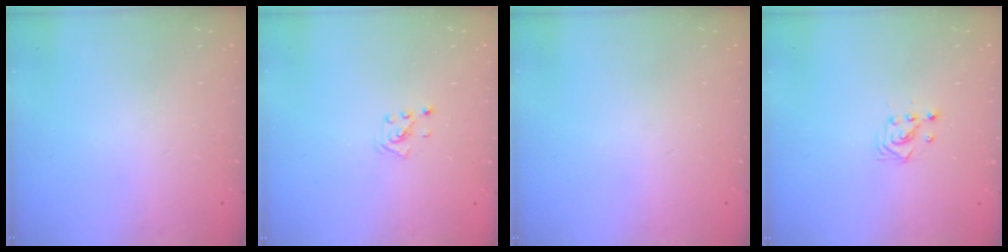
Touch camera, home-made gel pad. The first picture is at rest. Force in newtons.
{"total": 2.0, "press": 2.0, "slide": 0.6}
{"total": 0.0}
{"total": 3.4, "press": 3.4, "slide": 0.2}